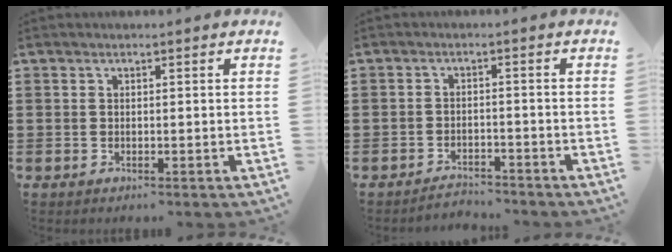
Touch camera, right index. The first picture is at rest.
{"total": 2.8, "force": [-2.7, 0.2, -0.2], "torque": [-0.005, 0.001, -0.060]}